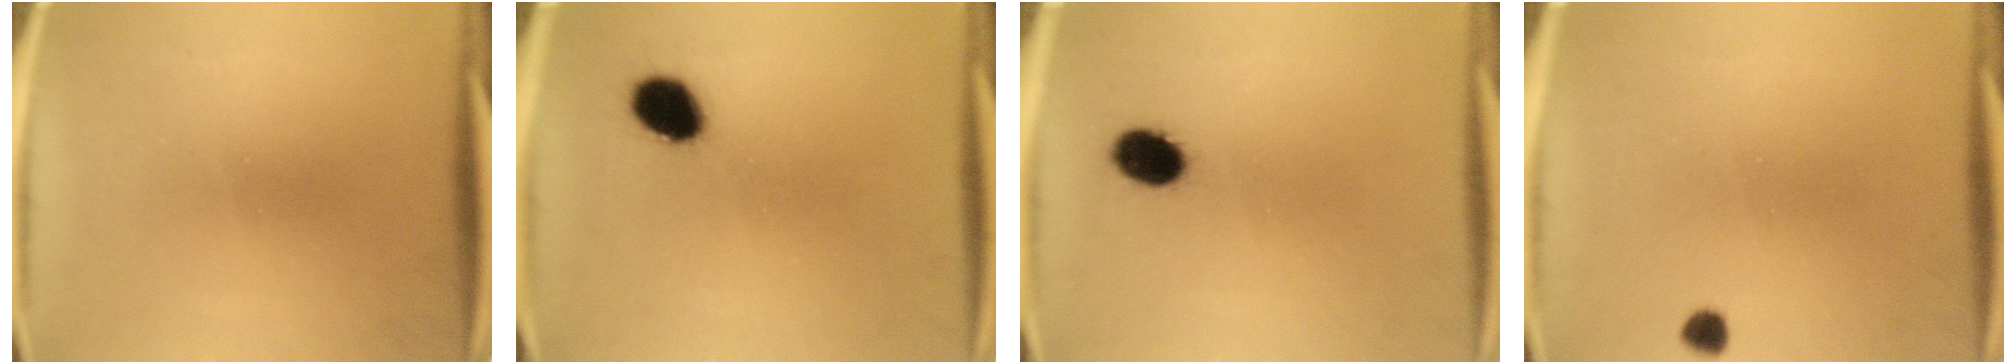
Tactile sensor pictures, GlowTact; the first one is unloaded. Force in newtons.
{"total": 7.5}
{"total": 6.2}
{"total": 1.7}